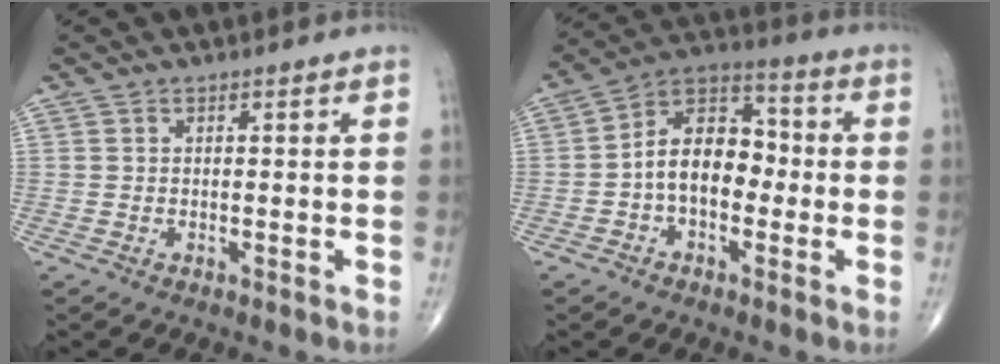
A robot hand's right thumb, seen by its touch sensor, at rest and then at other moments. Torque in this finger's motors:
{"motor_torque": [-0.23, 1.02, 0.45, -0.45, 0.27]}